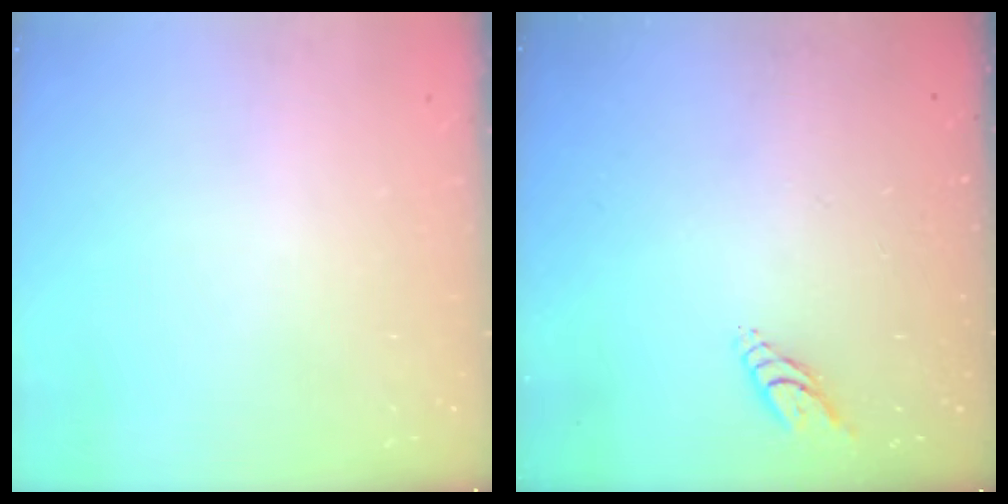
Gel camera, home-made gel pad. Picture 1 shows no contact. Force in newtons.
{"total": 4.9, "press": 4.9, "slide": 0.3}